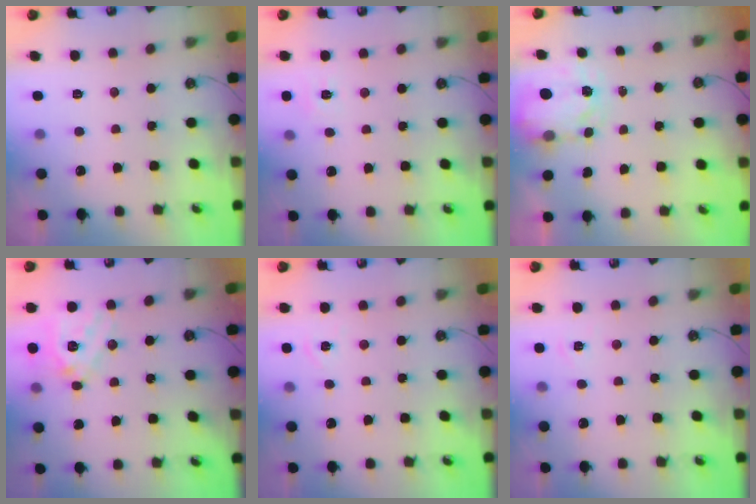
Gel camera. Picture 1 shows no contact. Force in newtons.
{"total": 5.4, "press": 5.4, "slide": 0.8}
{"total": 3.6, "press": 3.6, "slide": 0.5}
{"total": 17.3, "press": 17.1, "slide": 2.6}
{"total": 3.7, "press": 3.7, "slide": 0.6}
{"total": 4.3, "press": 4.3, "slide": 0.4}